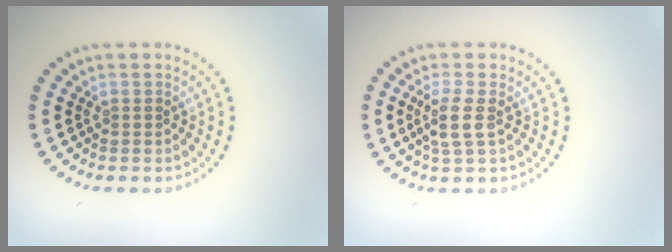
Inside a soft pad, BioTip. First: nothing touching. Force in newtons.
{"total": 2.4, "press": 2.0, "slide": 1.3}